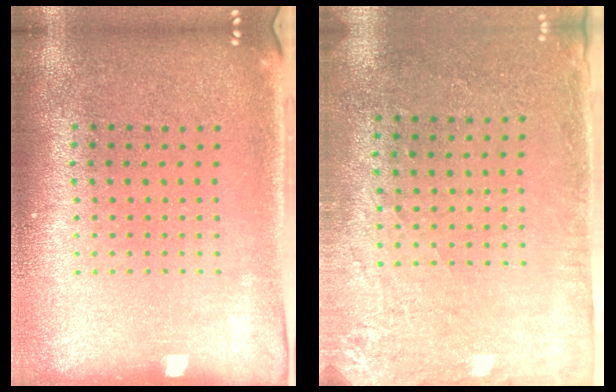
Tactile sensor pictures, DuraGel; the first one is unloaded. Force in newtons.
{"total": 2.8, "press": 2.2, "slide": 1.6}